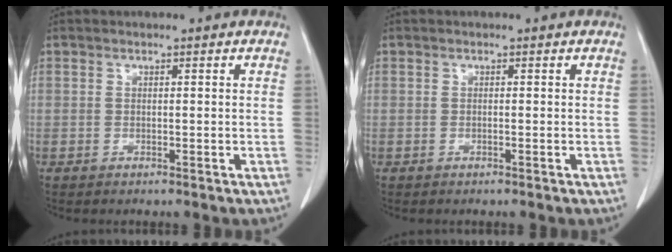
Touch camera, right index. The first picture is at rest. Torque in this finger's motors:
{"motor_torque": [0.17, -0.05, 0.02, 0.01]}